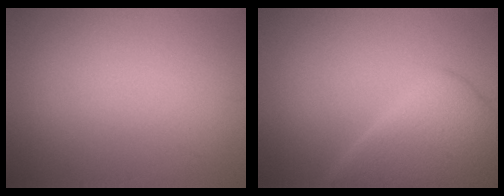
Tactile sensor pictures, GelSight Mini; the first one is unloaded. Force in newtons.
{"total": 6.2, "press": 6.2, "slide": 0.2}